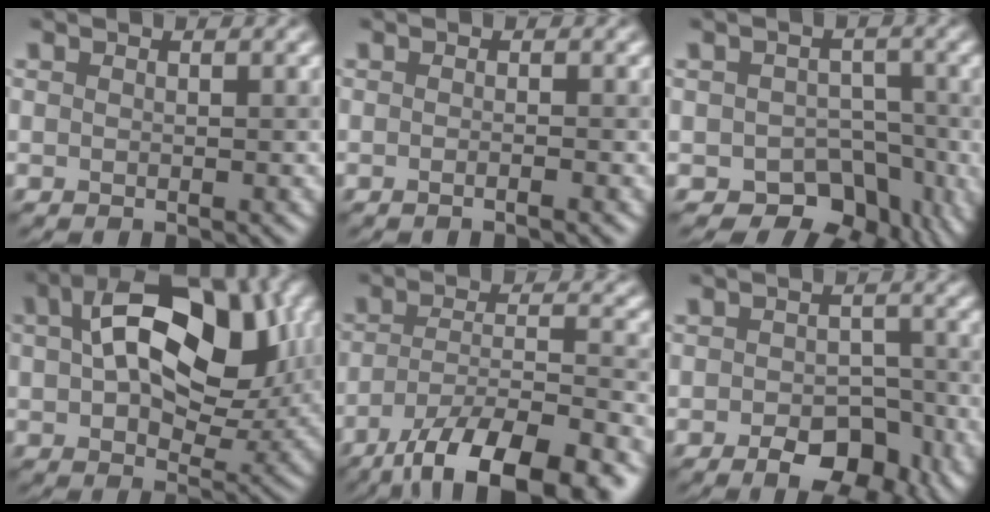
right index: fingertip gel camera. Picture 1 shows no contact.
{"total": 1.3, "force": [-0.4, 0.4, 1.2], "torque": [-0.012, -0.007, -0.015]}
{"total": 5.7, "force": [-2.6, 4.4, 2.5], "torque": [-0.013, -0.003, -0.035]}
{"total": 12.8, "force": [3.3, 7.4, 9.9], "torque": [-0.159, 0.013, 0.051]}
{"total": 13.1, "force": [-9.0, 4.0, 8.6], "torque": [-0.158, -0.011, -0.146]}
{"total": 5.6, "force": [-2.5, 3.3, 3.8], "torque": [-0.045, -0.005, -0.038]}